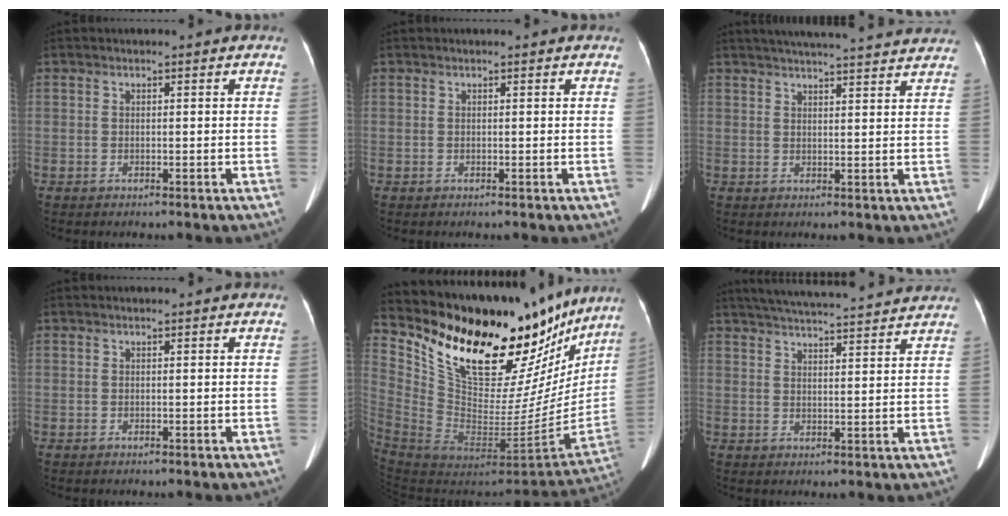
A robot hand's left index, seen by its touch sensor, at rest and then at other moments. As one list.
[{"total": 0.7, "force": [0.7, 0.1, 0.1], "torque": [-0.007, 0.005, 0.004]}, {"total": 20.9, "force": [19.3, 1.6, 7.9], "torque": [-0.117, 0.018, 0.242]}, {"total": 0.0}, {"total": 32.8, "force": [26.9, 12.4, 14.0], "torque": [-0.259, -0.053, 0.390]}, {"total": 19.1, "force": [17.7, 1.4, 7.1], "torque": [-0.117, 0.028, 0.240]}]